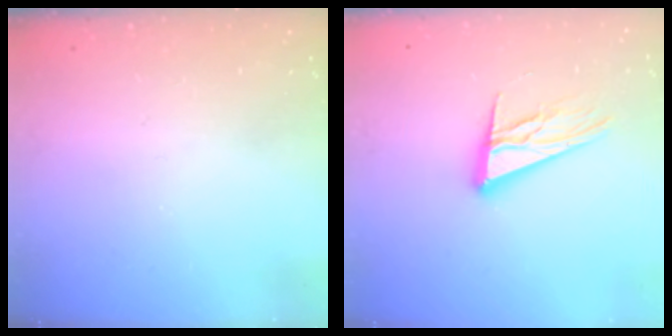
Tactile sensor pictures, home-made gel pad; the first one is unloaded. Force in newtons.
{"total": 13.3, "press": 13.1, "slide": 2.5}